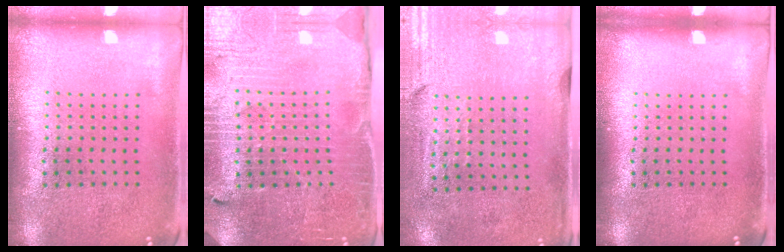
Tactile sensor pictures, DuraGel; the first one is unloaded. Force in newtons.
{"total": 3.5, "press": 3.4, "slide": 0.4}
{"total": 3.0, "press": 2.5, "slide": 1.6}
{"total": 0.0}